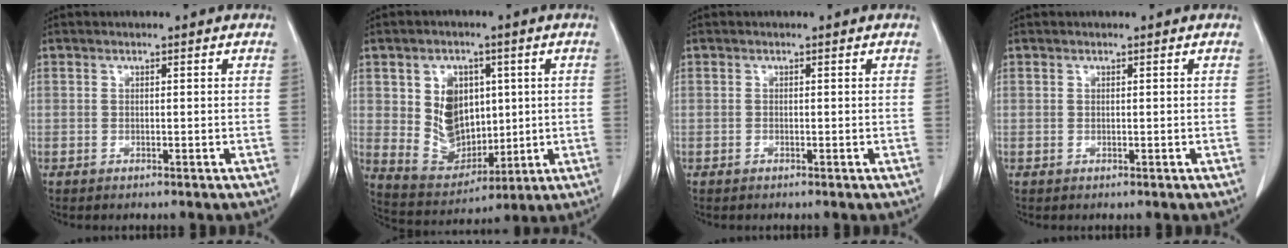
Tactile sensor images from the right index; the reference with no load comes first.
{"total": 10.8, "force": [1.9, 8.0, 7.0], "torque": [-0.133, 0.017, 0.056]}
{"total": 0.0}
{"total": 0.0}